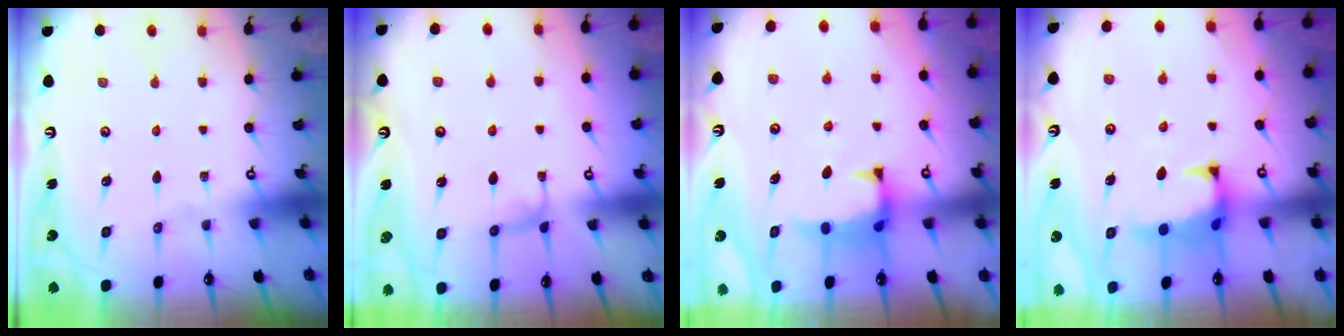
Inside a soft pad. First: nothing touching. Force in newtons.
{"total": 1.1, "press": 0.9, "slide": 0.6}
{"total": 0.8, "press": 0.2, "slide": 0.8}
{"total": 1.0, "press": 0.2, "slide": 1.0}